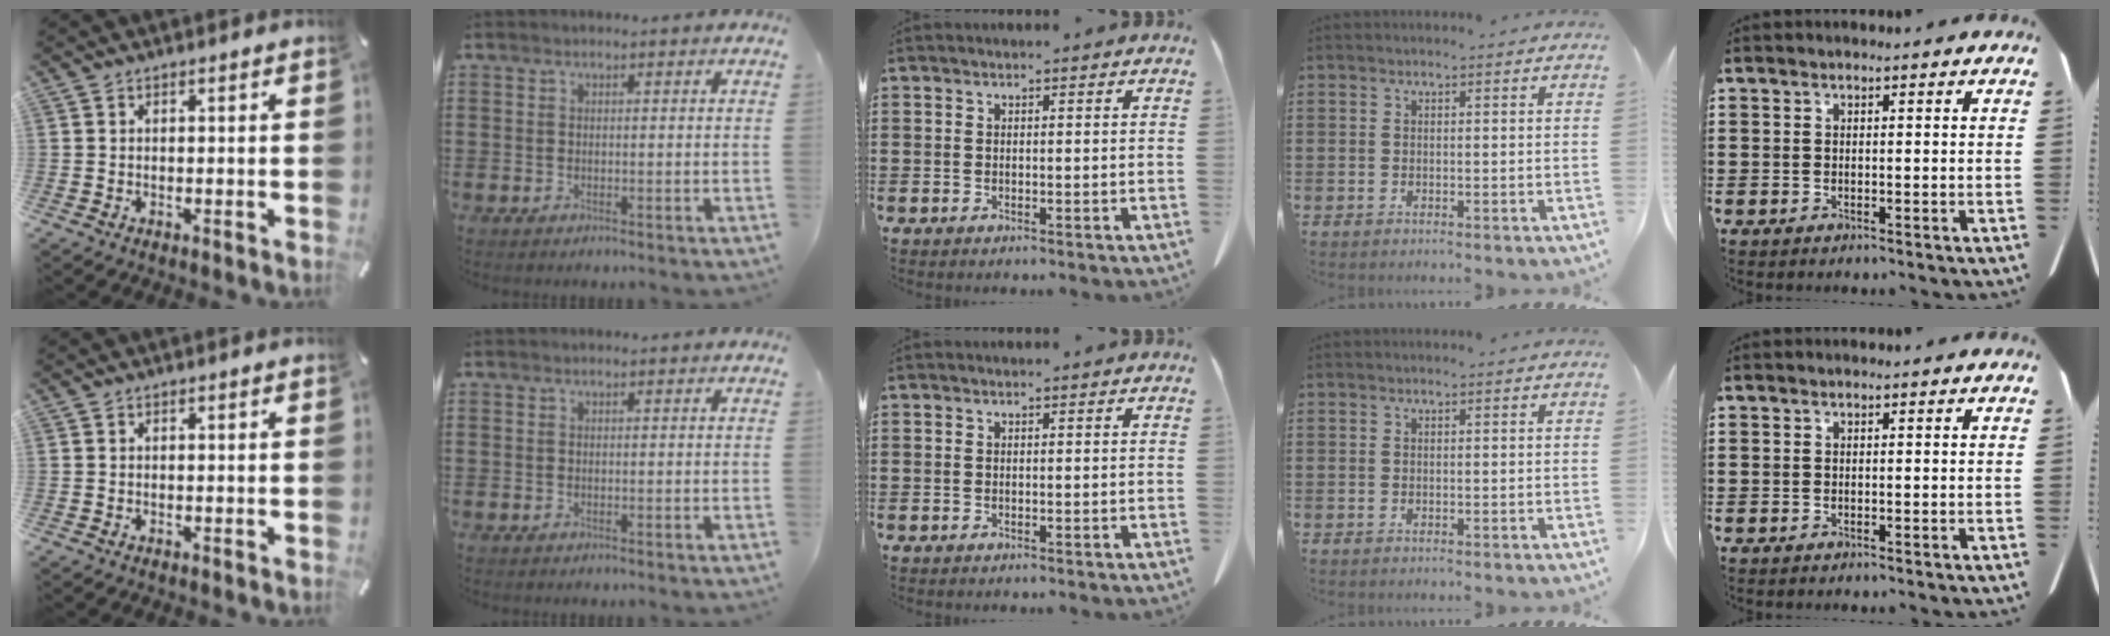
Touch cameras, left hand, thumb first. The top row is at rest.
{}